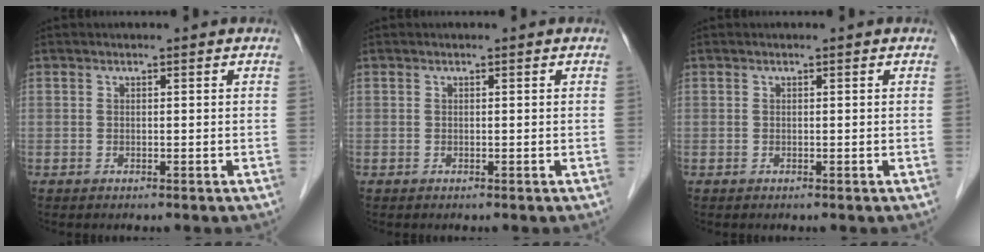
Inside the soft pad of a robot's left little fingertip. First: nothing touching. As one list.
[{"total": 0.0}, {"total": 0.0}]